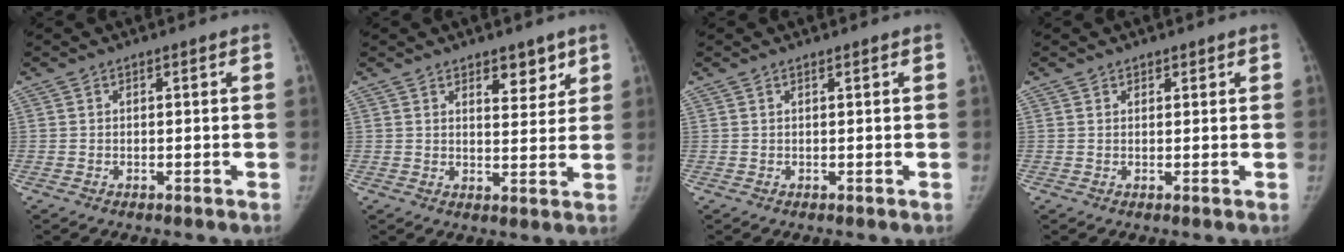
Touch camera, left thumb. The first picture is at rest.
{"total": 5.5, "force": [3.6, 2.8, 3.2], "torque": [-0.014, -0.024, 0.051]}
{"total": 0.0}
{"total": 1.1, "force": [0.9, 0.7, -0.1], "torque": [0.024, -0.003, 0.009]}